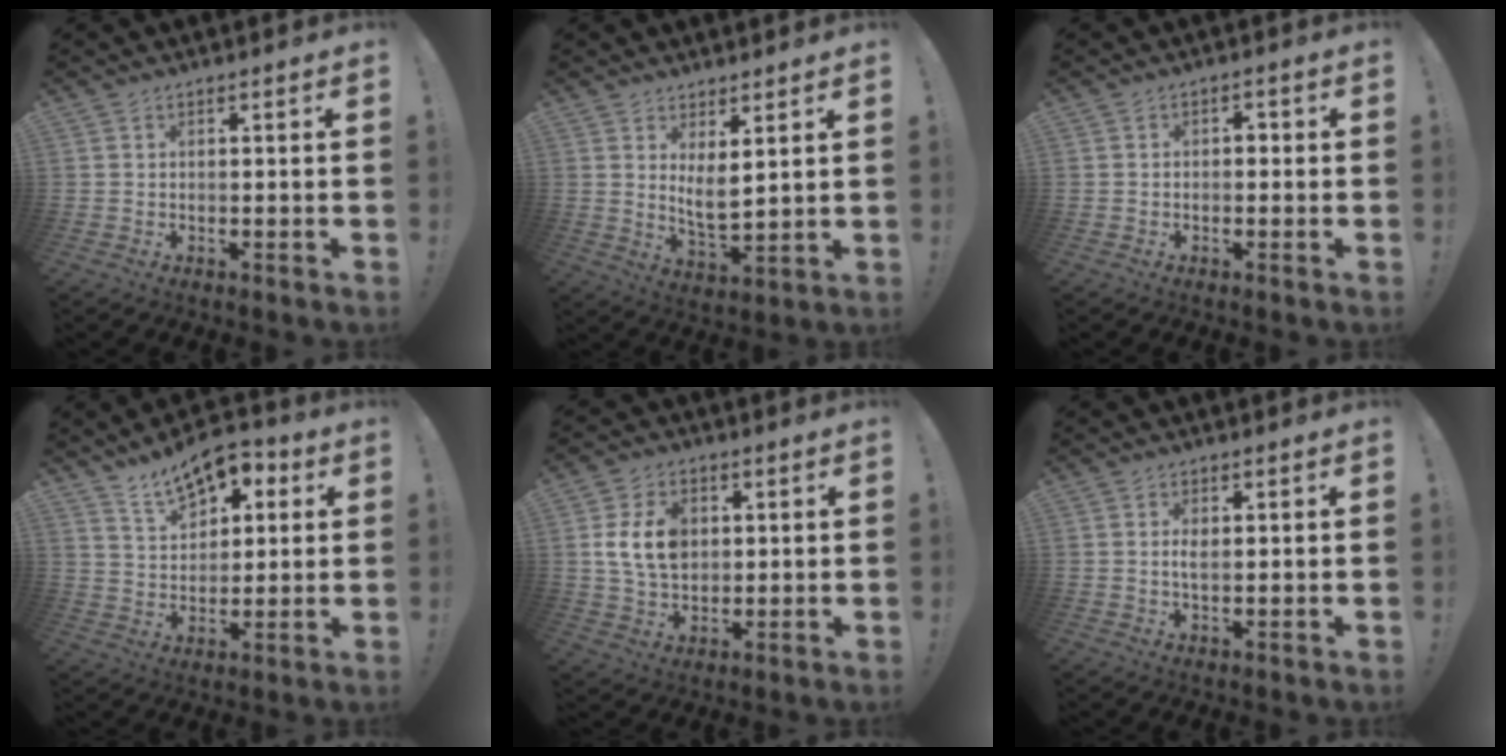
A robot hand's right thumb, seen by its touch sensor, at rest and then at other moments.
{"total": 6.6, "force": [3.5, 1.9, 5.3], "torque": [-0.083, -0.030, 0.059]}
{"total": 1.4, "force": [-1.1, 0.7, 0.6], "torque": [-0.016, 0.007, -0.020]}
{"total": 11.4, "force": [7.8, 6.5, 5.1], "torque": [-0.087, -0.046, 0.150]}
{"total": 11.4, "force": [2.0, 8.2, 7.6], "torque": [-0.140, 0.005, 0.038]}
{"total": 2.1, "force": [0.6, 1.0, 1.8], "torque": [-0.021, -0.005, 0.006]}